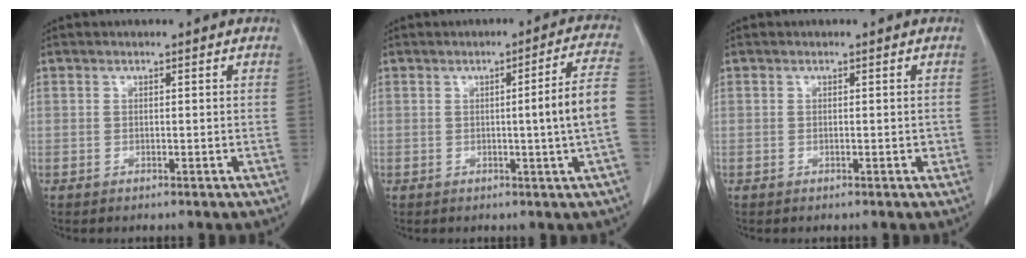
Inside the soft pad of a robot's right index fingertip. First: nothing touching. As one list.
[{"total": 8.1, "force": [-0.9, -1.6, 7.9], "torque": [-0.103, 0.001, -0.014]}, {"total": 0.8, "force": [-0.1, 0.4, 0.7], "torque": [-0.008, 0.000, -0.002]}]